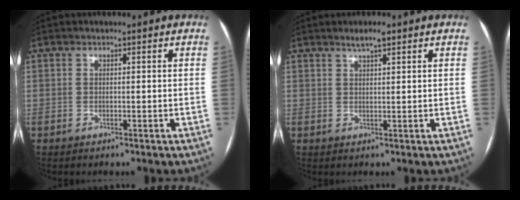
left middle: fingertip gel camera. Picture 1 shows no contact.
{"total": 2.4, "force": [1.8, 0.3, 1.6], "torque": [-0.033, 0.005, 0.031]}